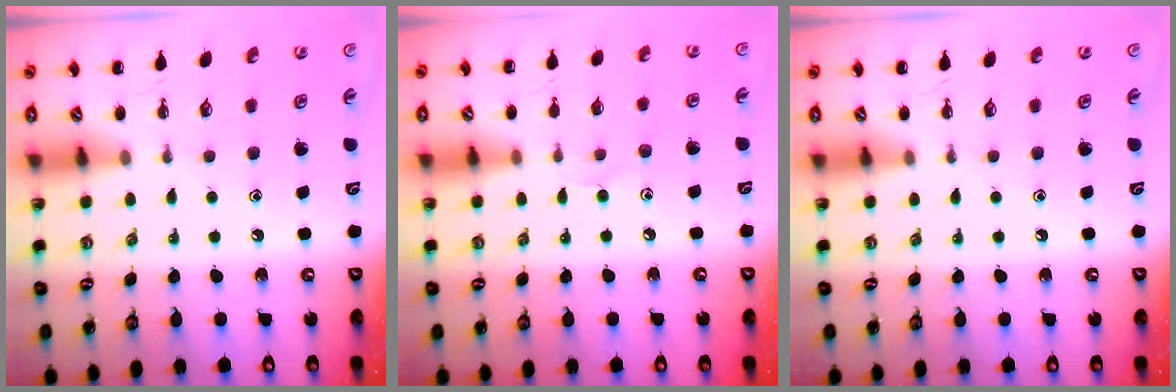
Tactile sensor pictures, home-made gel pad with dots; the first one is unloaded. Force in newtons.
{"total": 4.7, "press": 4.4, "slide": 1.5}
{"total": 0.0}